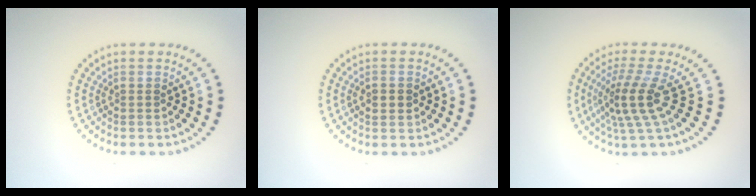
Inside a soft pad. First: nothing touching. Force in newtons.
{"total": 1.9, "press": 1.9, "slide": 0.2}
{"total": 4.0, "press": 2.8, "slide": 2.9}